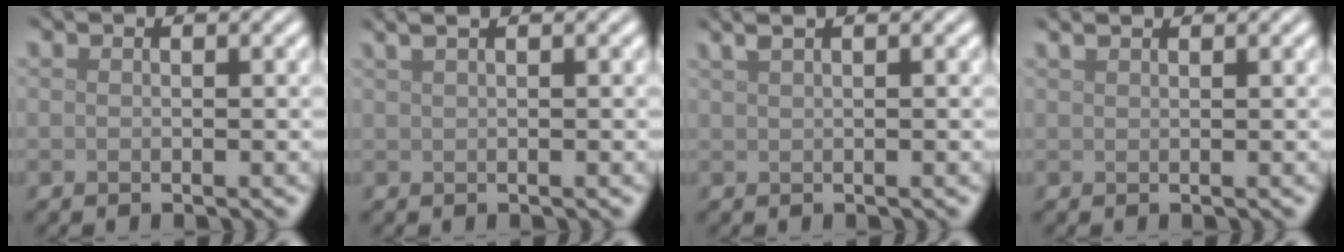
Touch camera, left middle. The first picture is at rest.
{"total": 3.6, "force": [2.0, 1.7, 2.4], "torque": [-0.023, 0.024, 0.008]}
{"total": 3.0, "force": [1.8, 1.3, 2.1], "torque": [-0.023, 0.016, 0.009]}
{"total": 1.4, "force": [1.2, 0.4, 0.7], "torque": [-0.010, 0.002, 0.010]}